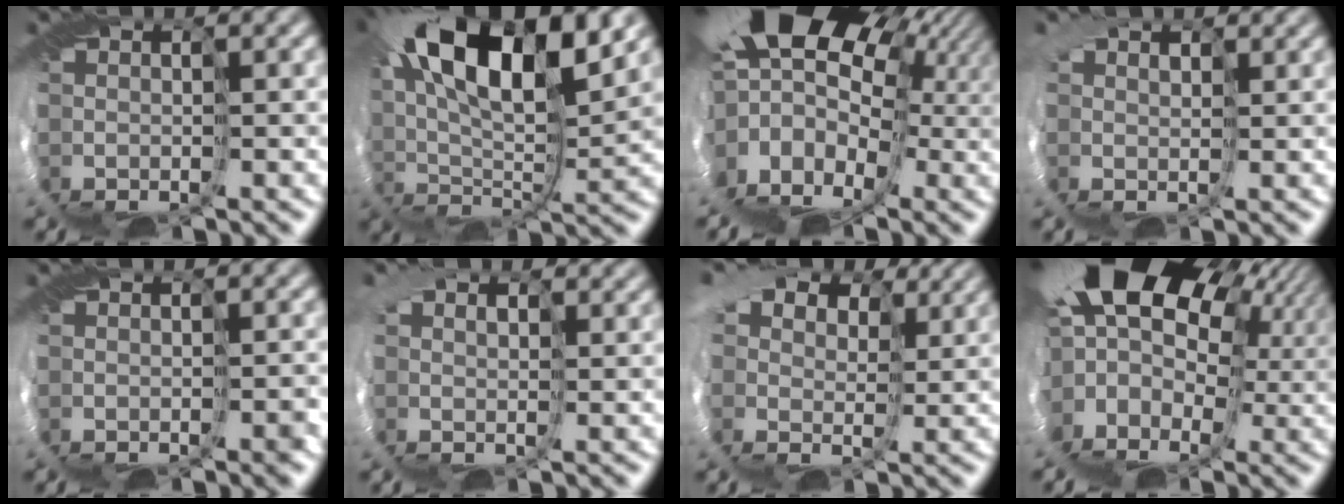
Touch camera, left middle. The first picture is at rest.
{"total": 14.4, "force": [7.0, 5.0, 11.6], "torque": [-0.220, 0.045, 0.097]}
{"total": 13.4, "force": [4.1, 8.4, 9.6], "torque": [-0.180, 0.014, 0.069]}
{"total": 3.1, "force": [2.7, 1.5, 0.4], "torque": [-0.024, 0.011, 0.035]}
{"total": 1.9, "force": [-1.0, 0.8, 1.4], "torque": [-0.017, 0.001, -0.012]}
{"total": 4.1, "force": [3.2, 2.2, 1.3], "torque": [-0.049, 0.017, 0.043]}
{"total": 11.1, "force": [6.7, 6.8, 5.5], "torque": [-0.140, 0.035, 0.104]}
{"total": 15.2, "force": [5.5, 9.7, 10.3], "torque": [-0.207, 0.014, 0.097]}